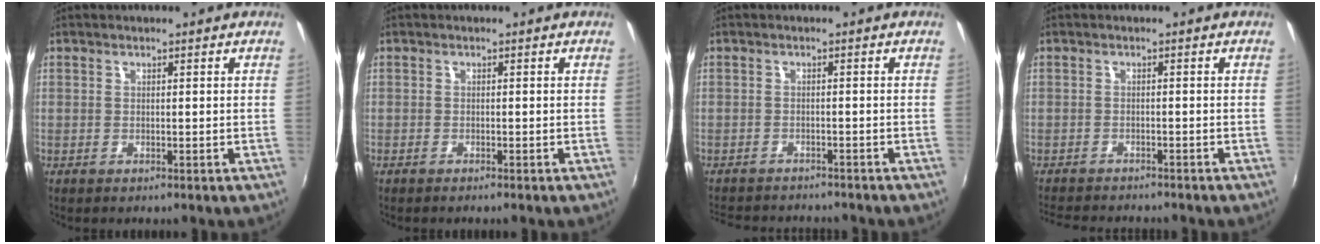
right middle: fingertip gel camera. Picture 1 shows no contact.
{"total": 1.0, "force": [-0.9, 0.2, 0.4], "torque": [-0.012, -0.003, -0.019]}
{"total": 8.5, "force": [-7.8, 2.0, 2.6], "torque": [-0.068, -0.013, -0.117]}
{"total": 7.4, "force": [-6.9, 1.3, 2.4], "torque": [-0.065, -0.016, -0.109]}